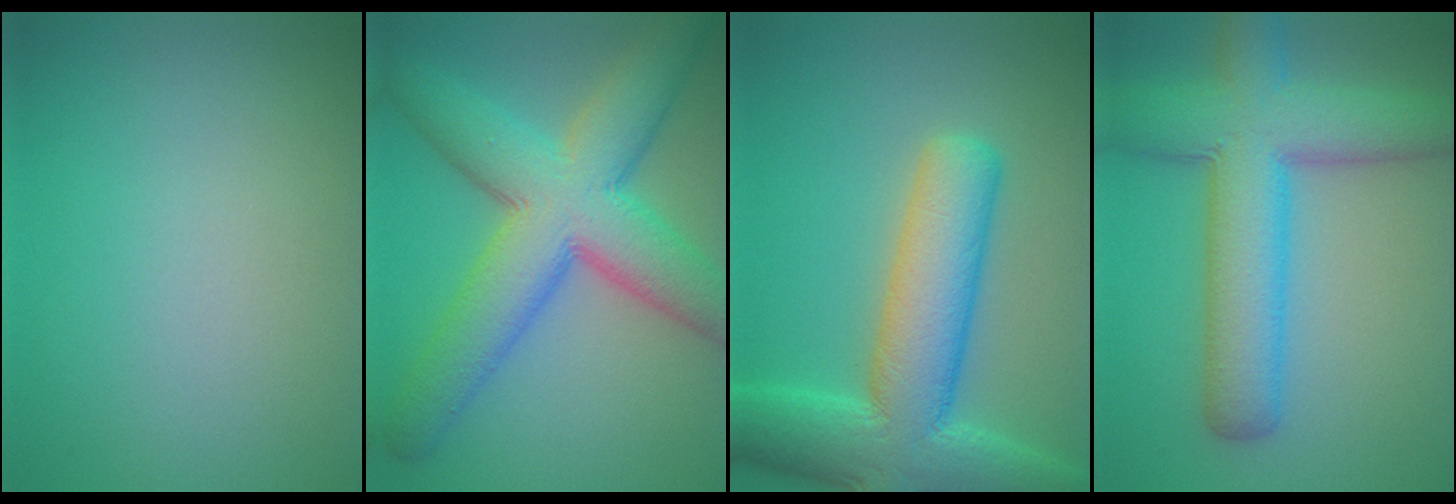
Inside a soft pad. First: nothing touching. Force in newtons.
{"total": 10.7, "press": 10.7, "slide": 0.3}
{"total": 10.6, "press": 10.6, "slide": 0.7}
{"total": 8.9, "press": 8.9, "slide": 0.4}